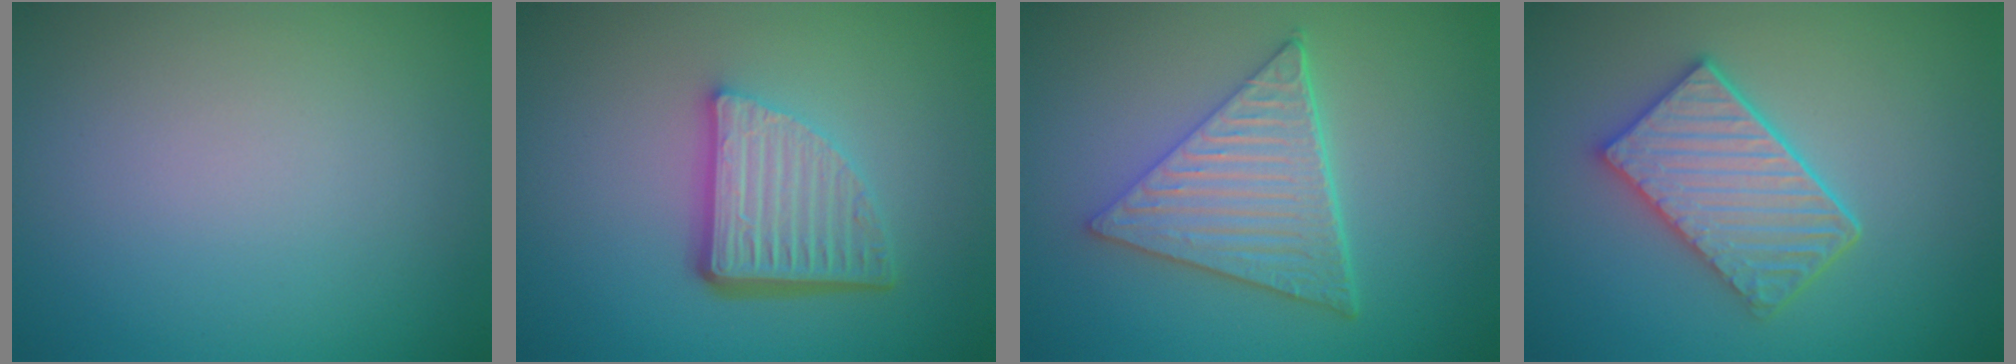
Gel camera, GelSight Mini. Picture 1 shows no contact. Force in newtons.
{"total": 5.7, "press": 3.8, "slide": 4.2}
{"total": 6.1, "press": 4.5, "slide": 4.1}
{"total": 4.8, "press": 4.2, "slide": 2.5}